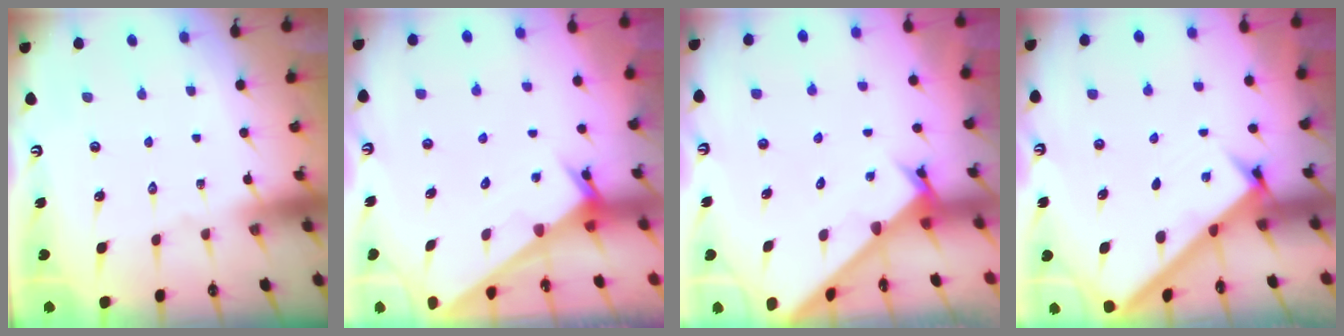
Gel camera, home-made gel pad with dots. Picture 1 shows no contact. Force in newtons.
{"total": 2.4, "press": 2.4, "slide": 0.2}
{"total": 2.5, "press": 2.5, "slide": 0.3}
{"total": 2.7, "press": 2.7, "slide": 0.3}